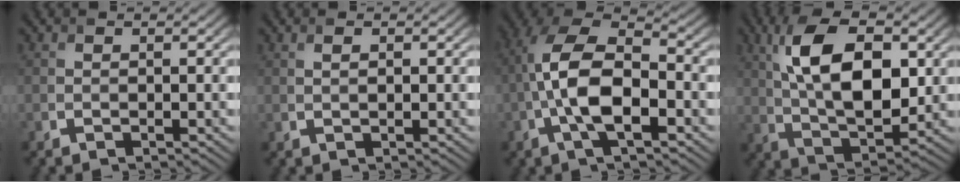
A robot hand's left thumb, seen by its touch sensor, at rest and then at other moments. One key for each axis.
{"total": 1.1, "fx": 0.4, "fy": 0.3, "fz": 1.0, "tx": -0.017, "ty": -0.003, "tz": 0.009}
{"total": 11.2, "fx": -2.6, "fy": 5.1, "fz": 9.7, "tx": -0.202, "ty": 0.010, "tz": -0.059}
{"total": 12.8, "fx": 3.0, "fy": 6.3, "fz": 10.8, "tx": -0.204, "ty": 0.003, "tz": 0.055}